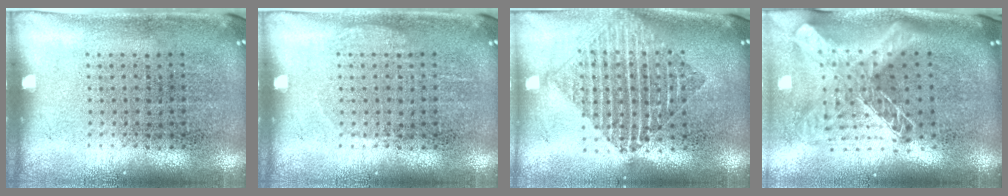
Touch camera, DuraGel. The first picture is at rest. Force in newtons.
{"total": 0.7, "press": 0.7, "slide": 0.2}
{"total": 1.8, "press": 1.5, "slide": 1.0}
{"total": 2.6, "press": 1.9, "slide": 1.8}